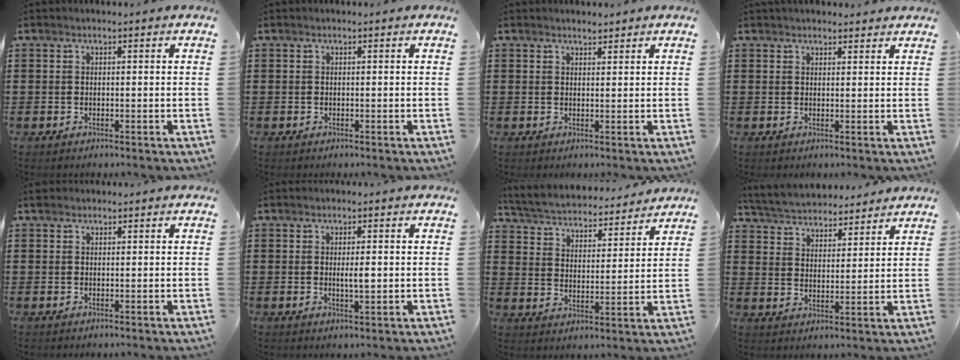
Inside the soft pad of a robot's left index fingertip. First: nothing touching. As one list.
[{"total": 0.0}, {"total": 1.5, "force": [1.4, 0.4, 0.3], "torque": [-0.009, 0.003, 0.028]}, {"total": 1.8, "force": [1.7, 0.7, 0.1], "torque": [-0.006, 0.003, 0.033]}, {"total": 0.7, "force": [0.5, 0.5, 0.2], "torque": [-0.005, 0.004, 0.010]}, {"total": 2.4, "force": [0.1, 0.6, 2.3], "torque": [-0.036, -0.006, -0.001]}, {"total": 3.9, "force": [3.8, 0.2, 0.4], "torque": [-0.031, -0.031, 0.059]}, {"total": 4.4, "force": [4.4, 0.6, 0.0], "torque": [-0.024, -0.026, 0.075]}]